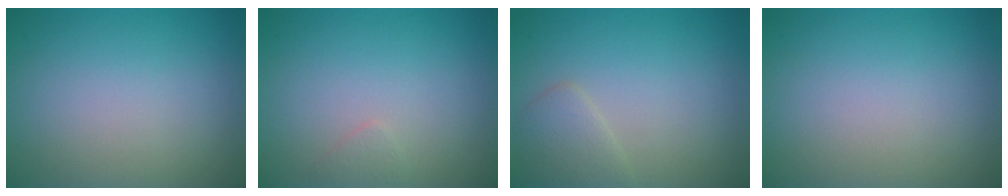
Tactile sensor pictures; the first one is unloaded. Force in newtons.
{"total": 0.7, "press": 0.7, "slide": 0.0}
{"total": 2.0, "press": 2.0, "slide": 0.1}
{"total": 0.0}